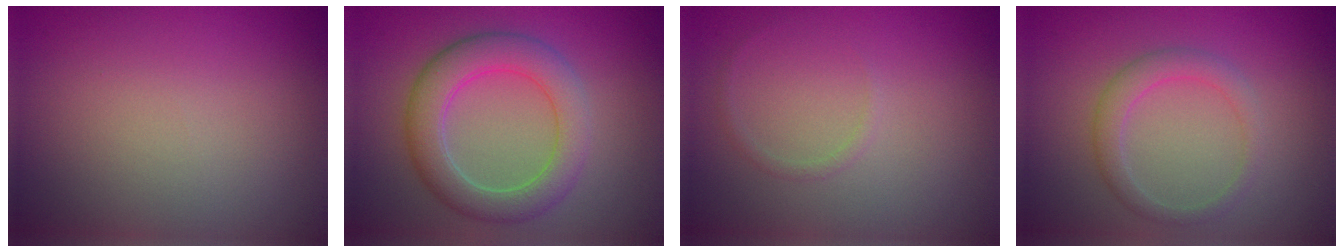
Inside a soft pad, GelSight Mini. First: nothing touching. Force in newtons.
{"total": 5.3, "press": 5.3, "slide": 0.3}
{"total": 0.6, "press": 0.6, "slide": 0.1}
{"total": 2.3, "press": 2.3, "slide": 0.1}